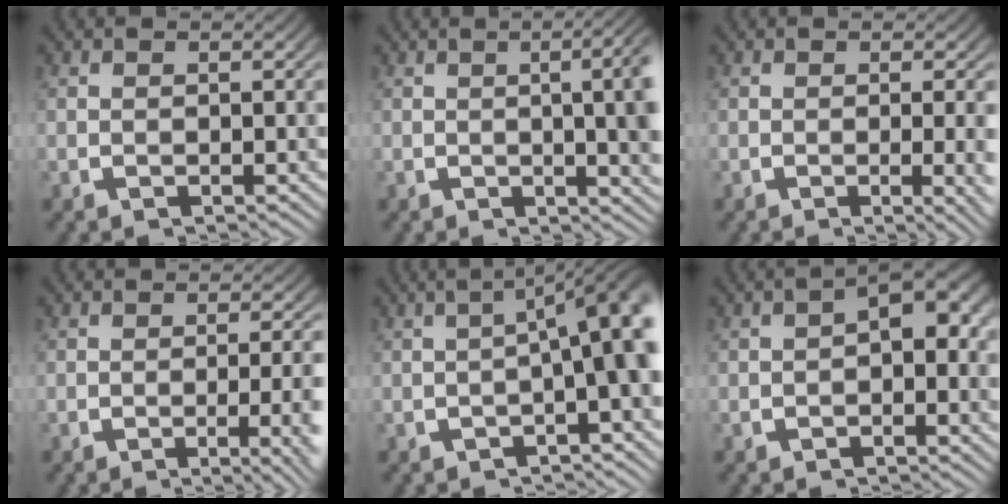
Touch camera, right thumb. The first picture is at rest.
{"total": 8.5, "force": [2.4, 3.5, 7.4], "torque": [-0.065, 0.025, 0.018]}
{"total": 2.9, "force": [-0.5, 0.4, 2.8], "torque": [-0.037, -0.003, -0.008]}
{"total": 4.2, "force": [-1.6, 0.8, 3.8], "torque": [-0.052, 0.001, -0.026]}
{"total": 7.4, "force": [0.3, 2.8, 6.9], "torque": [-0.089, 0.017, -0.003]}
{"total": 4.2, "force": [0.1, 2.4, 3.4], "torque": [-0.048, -0.004, 0.002]}